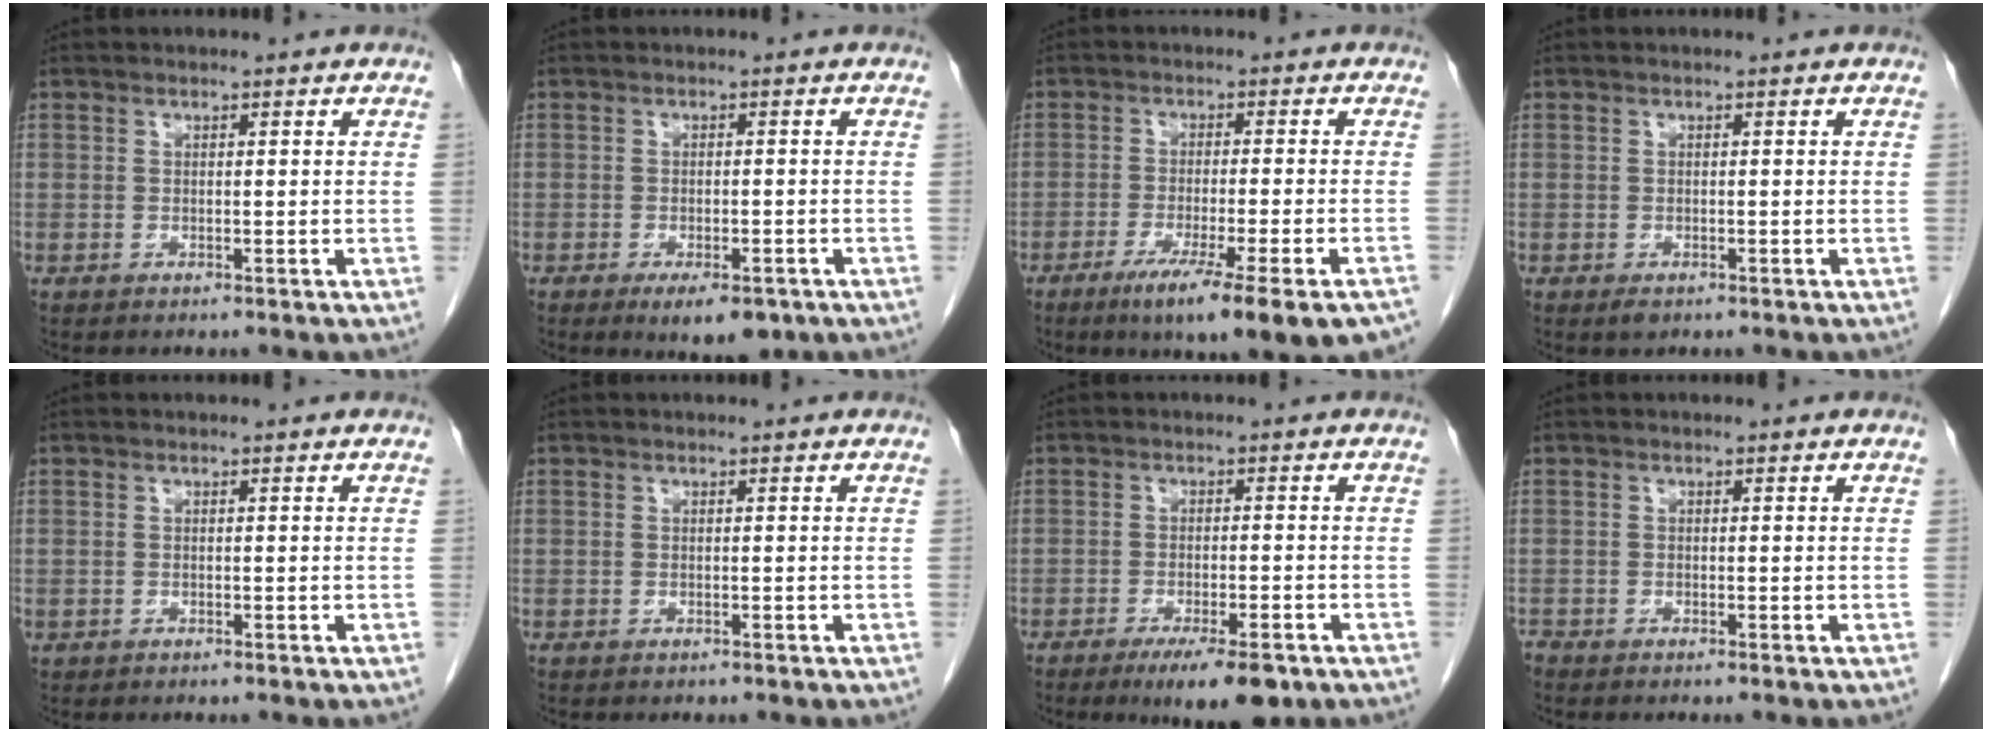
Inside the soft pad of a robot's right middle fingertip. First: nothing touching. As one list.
[{"total": 5.8, "force": [-3.5, 2.2, 4.0], "torque": [-0.052, -0.006, -0.044]}, {"total": 14.6, "force": [-10.0, 0.3, 10.6], "torque": [-0.117, -0.033, -0.147]}, {"total": 1.0, "force": [-0.6, 0.5, 0.6], "torque": [-0.010, -0.001, -0.004]}, {"total": 0.0}, {"total": 0.0}, {"total": 7.7, "force": [-5.0, 1.7, 5.6], "torque": [-0.081, -0.012, -0.073]}, {"total": 0.6, "force": [-0.6, 0.2, 0.0], "torque": [-0.004, -0.002, -0.015]}]